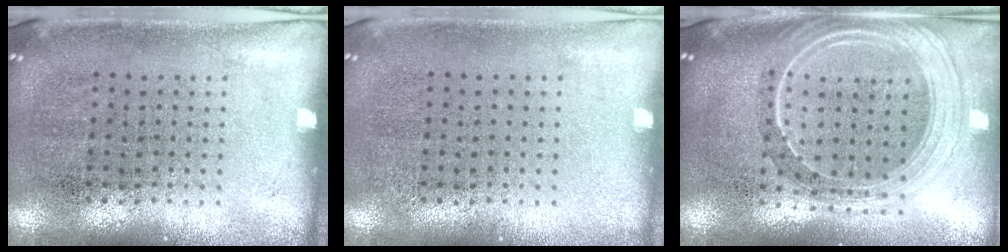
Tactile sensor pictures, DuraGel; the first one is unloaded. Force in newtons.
{"total": 0.0}
{"total": 2.3, "press": 2.0, "slide": 1.1}